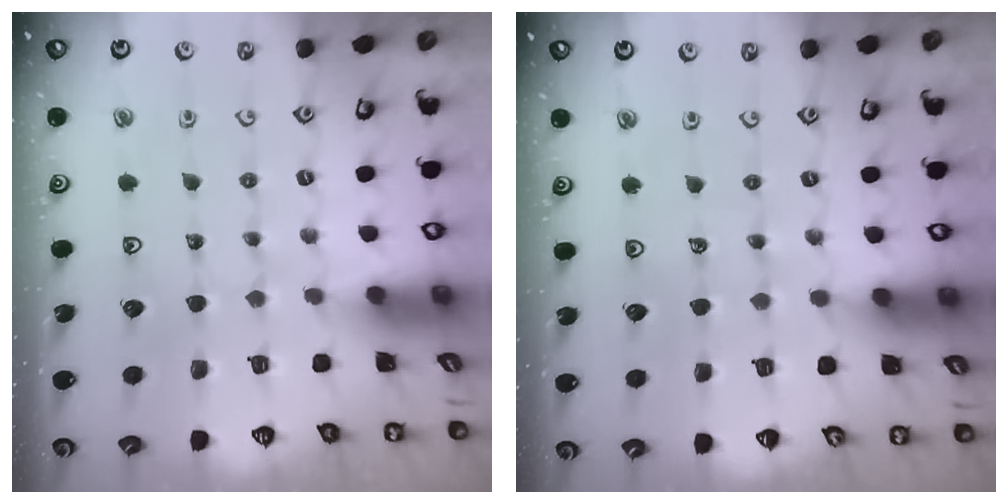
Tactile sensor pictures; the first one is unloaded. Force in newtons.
{"total": 4.2, "press": 4.2, "slide": 0.3}